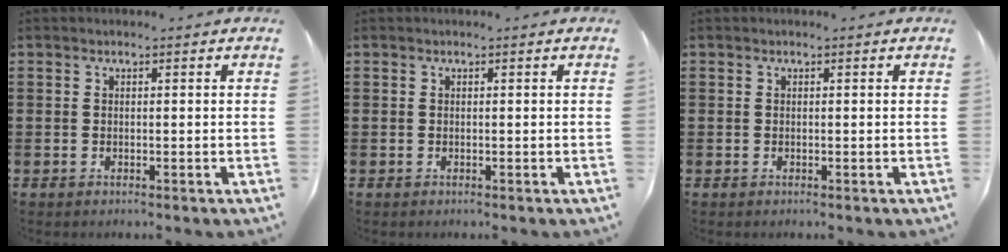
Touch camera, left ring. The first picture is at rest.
{"total": 0.0}
{"total": 0.0}